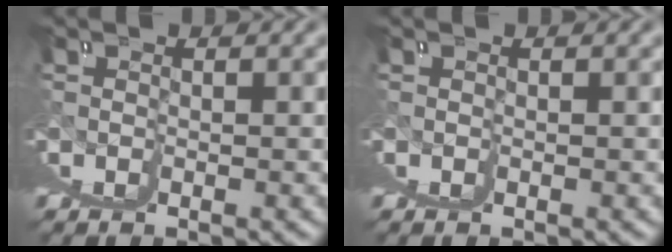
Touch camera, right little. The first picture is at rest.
{"total": 0.0}